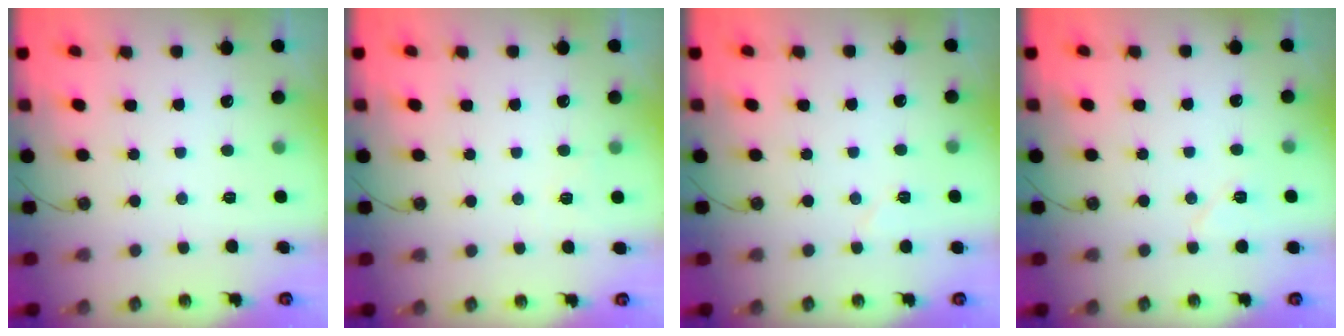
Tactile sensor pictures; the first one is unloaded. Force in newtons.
{"total": 3.6, "press": 3.3, "slide": 1.4}
{"total": 4.2, "press": 3.9, "slide": 1.7}
{"total": 6.8, "press": 5.3, "slide": 4.3}